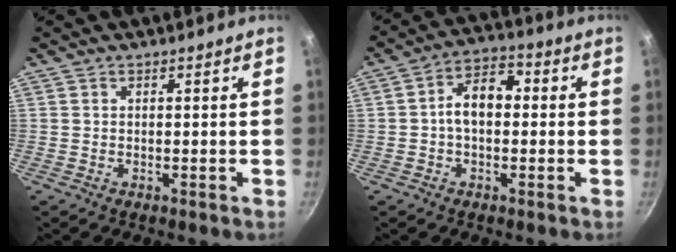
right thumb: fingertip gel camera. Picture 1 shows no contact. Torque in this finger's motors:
{"motor_torque": [1.12, 1.40, 1.20, -0.14, 0.02]}